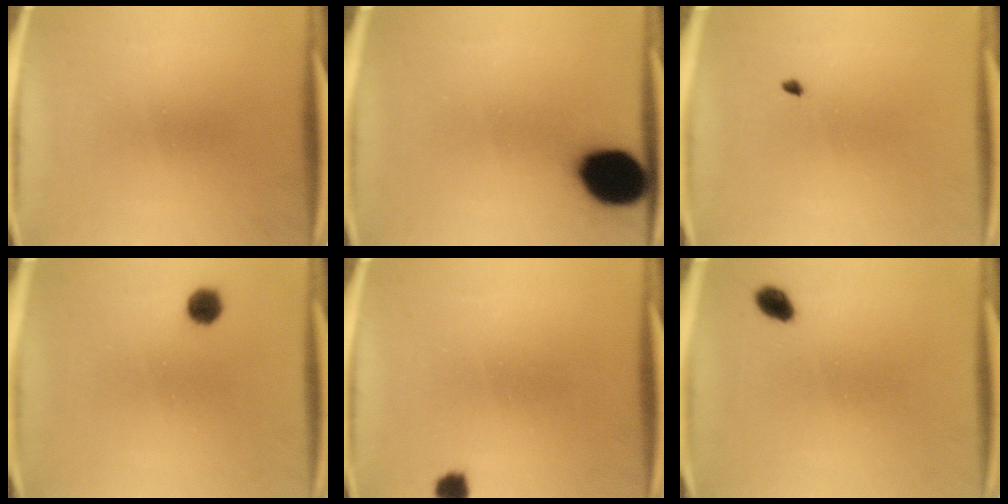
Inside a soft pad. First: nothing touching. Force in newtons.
{"total": 15.1}
{"total": 0.6}
{"total": 3.4}
{"total": 2.2}
{"total": 2.9}